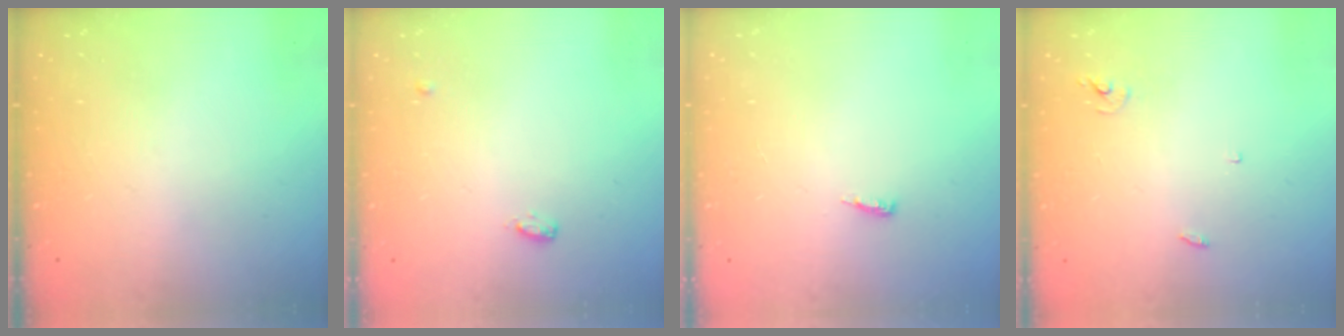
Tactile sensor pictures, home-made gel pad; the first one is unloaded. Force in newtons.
{"total": 7.9, "press": 4.2, "slide": 6.7}
{"total": 4.6, "press": 4.5, "slide": 0.9}
{"total": 2.4, "press": 2.4, "slide": 0.1}